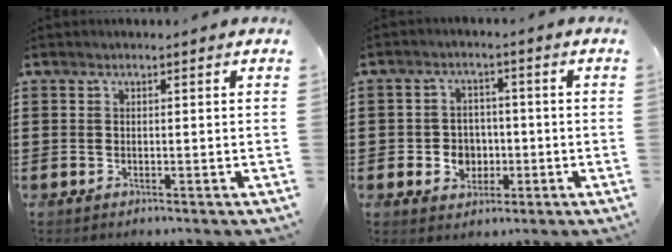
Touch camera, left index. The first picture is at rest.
{"total": 4.5, "force": [-0.9, 4.1, 1.8], "torque": [-0.038, 0.006, -0.020]}